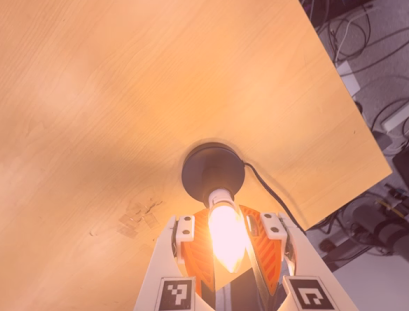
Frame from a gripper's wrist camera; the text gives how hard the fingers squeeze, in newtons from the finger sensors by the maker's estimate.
{"total": 14.1, "left": 13.7, "right": 14.6}